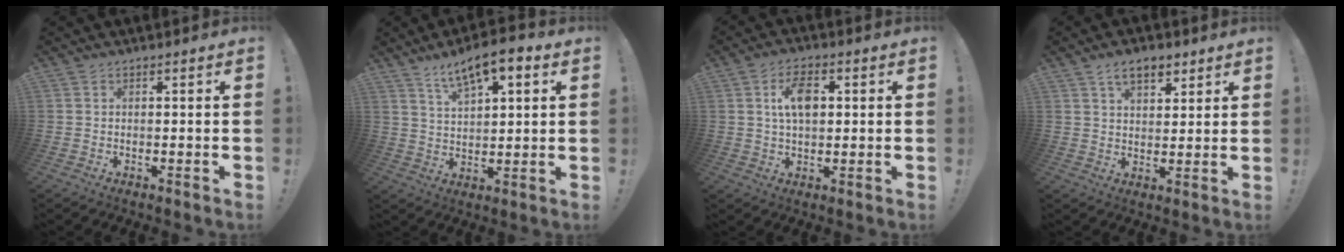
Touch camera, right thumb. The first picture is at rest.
{"total": 10.0, "force": [6.2, 3.8, 6.9], "torque": [-0.118, -0.024, 0.109]}
{"total": 8.4, "force": [1.8, 4.8, 6.6], "torque": [-0.098, 0.002, 0.030]}
{"total": 7.1, "force": [4.2, 4.0, 4.0], "torque": [-0.055, -0.012, 0.074]}